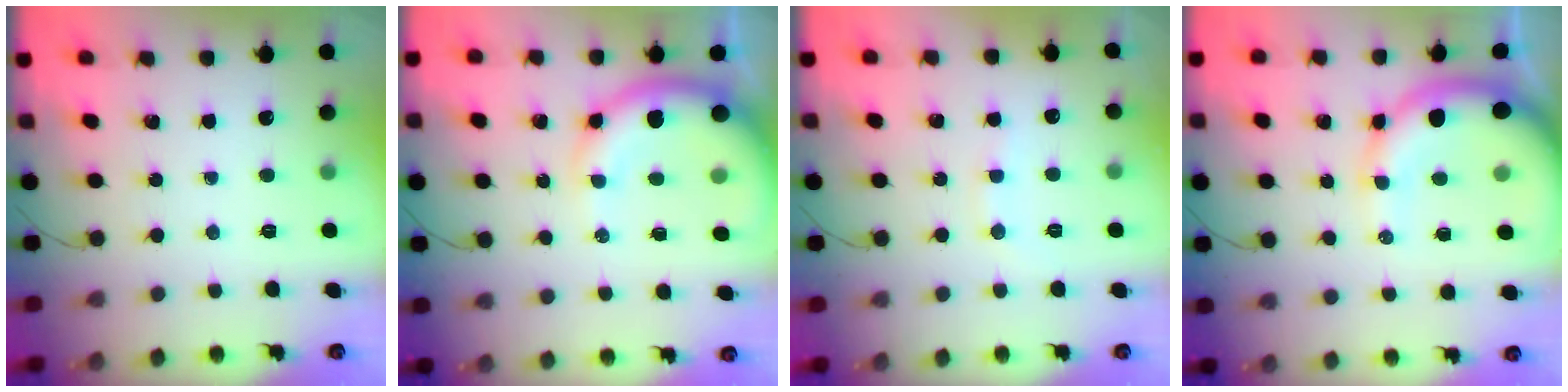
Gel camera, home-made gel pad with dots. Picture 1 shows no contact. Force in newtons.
{"total": 12.8, "press": 12.5, "slide": 2.8}
{"total": 7.1, "press": 6.9, "slide": 1.4}
{"total": 13.5, "press": 13.4, "slide": 1.5}